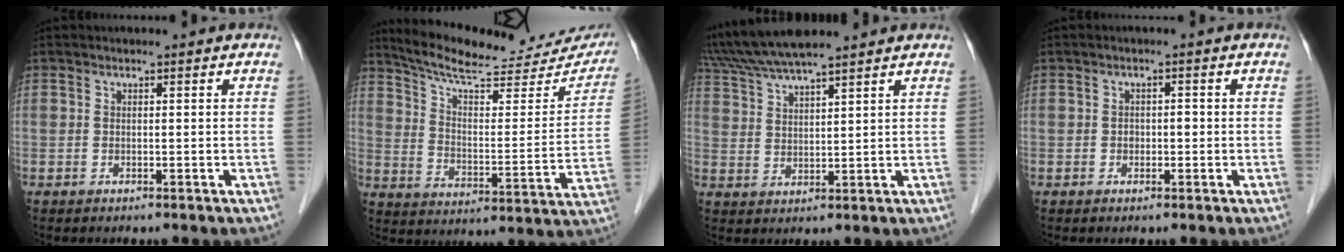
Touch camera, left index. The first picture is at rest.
{"total": 23.8, "force": [21.5, 5.3, 8.6], "torque": [-0.125, -0.028, 0.284]}
{"total": 12.0, "force": [10.5, 0.3, 5.7], "torque": [-0.113, 0.033, 0.189]}
{"total": 1.4, "force": [-0.3, 1.0, 0.9], "torque": [-0.012, 0.006, -0.003]}